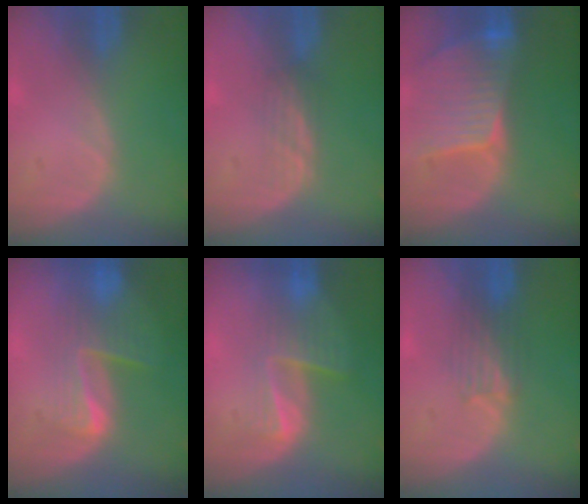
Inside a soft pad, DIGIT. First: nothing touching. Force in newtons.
{"total": 2.2, "press": 2.1, "slide": 0.2}
{"total": 9.3, "press": 8.1, "slide": 4.4}
{"total": 6.2, "press": 6.1, "slide": 1.5}
{"total": 6.7, "press": 5.5, "slide": 3.8}
{"total": 3.4, "press": 3.3, "slide": 0.5}